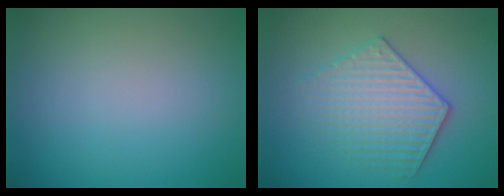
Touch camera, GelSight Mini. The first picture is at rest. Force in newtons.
{"total": 3.8, "press": 3.6, "slide": 1.0}